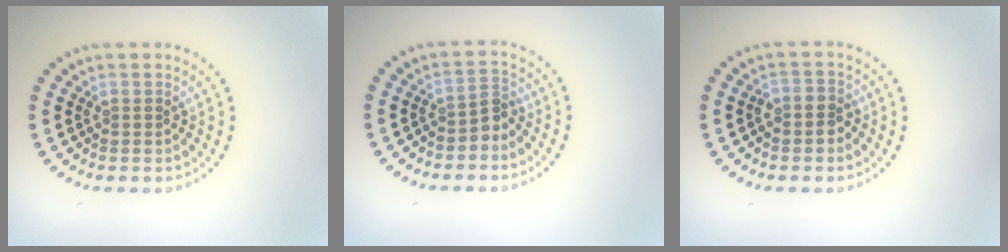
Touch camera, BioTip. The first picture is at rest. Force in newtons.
{"total": 2.0, "press": 1.5, "slide": 1.3}
{"total": 1.9, "press": 1.7, "slide": 0.8}